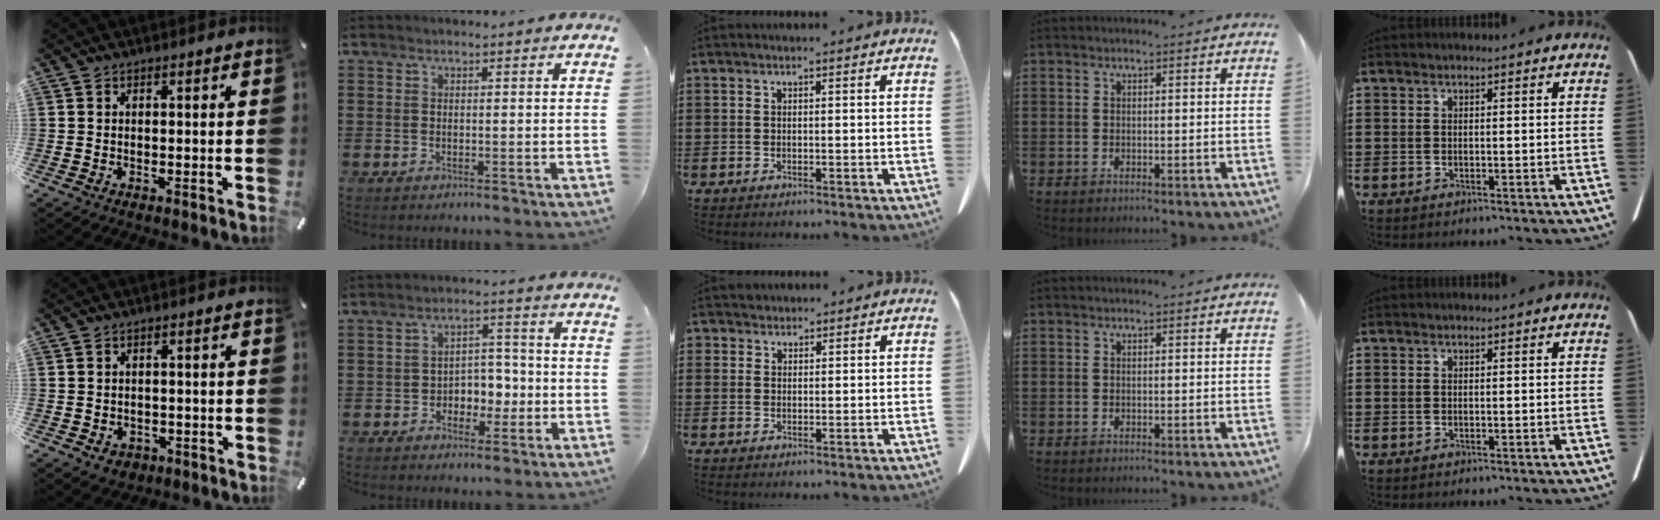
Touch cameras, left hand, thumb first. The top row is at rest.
{"thumb": {"total": 2.8, "force": [-1.0, 2.4, 0.9], "torque": [-0.008, 0.001, -0.021]}, "index": {"total": 4.4, "force": [-1.5, 3.6, 2.0], "torque": [-0.040, 0.008, -0.035]}, "middle": {"total": 1.5, "force": [1.3, 0.8, -0.2], "torque": [0.000, 0.004, 0.027]}}